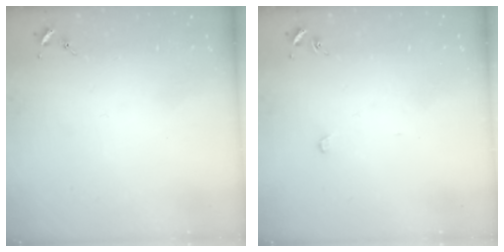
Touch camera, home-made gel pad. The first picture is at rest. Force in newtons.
{"total": 2.8, "press": 2.8, "slide": 0.1}